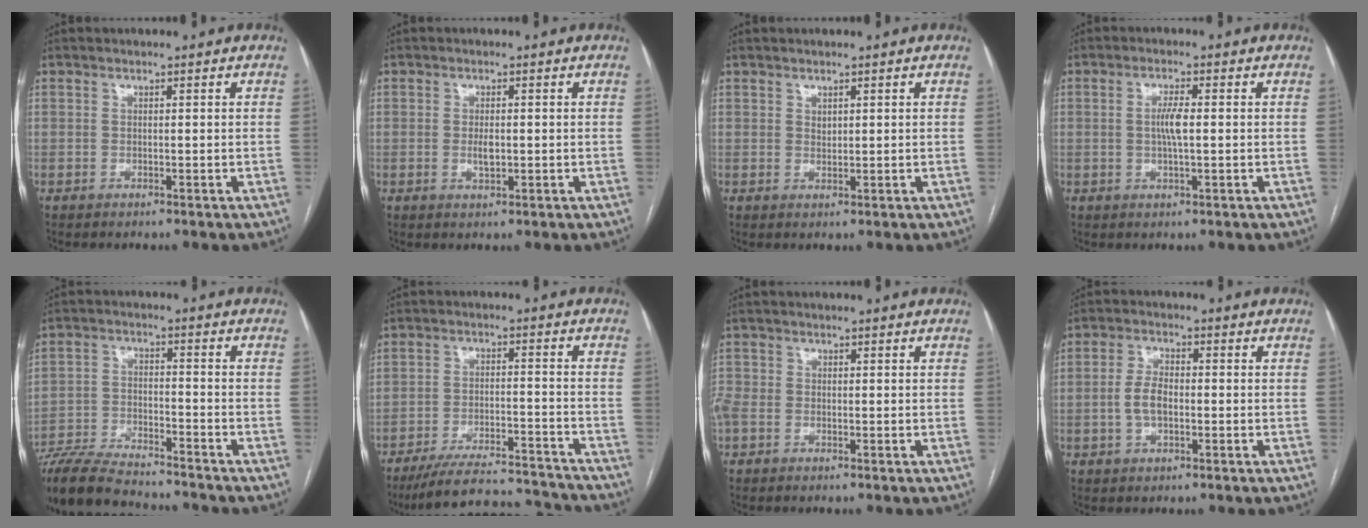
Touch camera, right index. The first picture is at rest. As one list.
[{"total": 1.9, "force": [-0.1, 0.7, 1.7], "torque": [-0.036, 0.000, 0.004]}, {"total": 0.9, "force": [0.6, 0.6, 0.5], "torque": [-0.005, -0.002, 0.012]}, {"total": 3.3, "force": [0.1, 0.3, 3.3], "torque": [-0.068, -0.003, 0.002]}, {"total": 14.9, "force": [-13.5, 1.9, 5.9], "torque": [-0.108, -0.012, -0.224]}, {"total": 16.4, "force": [-15.5, 2.3, 5.0], "torque": [-0.093, 0.002, -0.226]}, {"total": 3.5, "force": [-1.1, 2.7, 2.0], "torque": [-0.070, 0.007, -0.019]}, {"total": 4.1, "force": [-0.7, 2.1, 3.5], "torque": [-0.079, 0.010, -0.011]}]